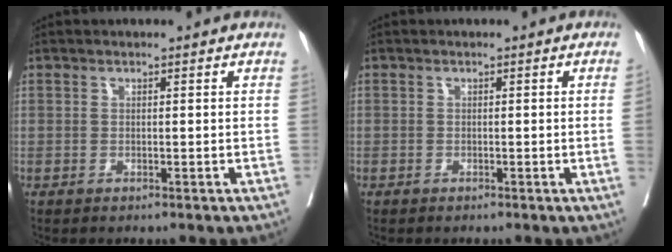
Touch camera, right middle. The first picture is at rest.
{"total": 1.0, "force": [-0.2, -0.4, 0.9], "torque": [-0.005, 0.001, -0.002]}